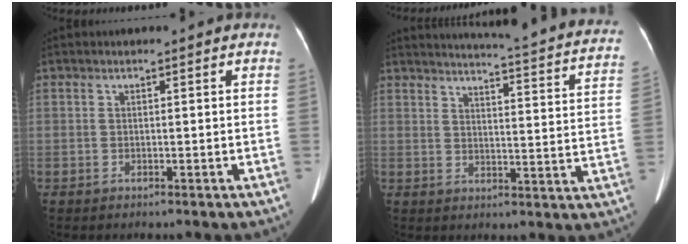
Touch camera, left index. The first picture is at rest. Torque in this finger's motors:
{"motor_torque": [-0.46, -1.06, 0.10, 0.06]}